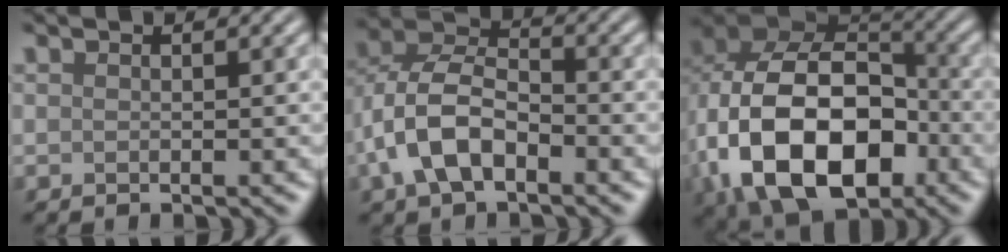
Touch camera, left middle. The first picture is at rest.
{"total": 6.9, "force": [-2.5, 4.0, 5.1], "torque": [-0.107, 0.010, -0.056]}
{"total": 16.0, "force": [-4.0, 10.8, 11.1], "torque": [-0.209, -0.025, -0.067]}